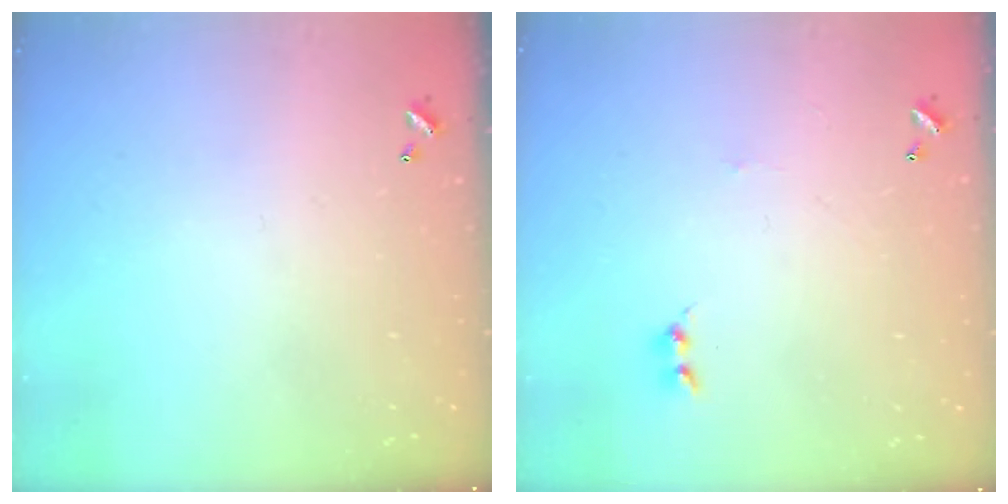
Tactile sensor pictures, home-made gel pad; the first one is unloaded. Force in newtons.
{"total": 0.0}